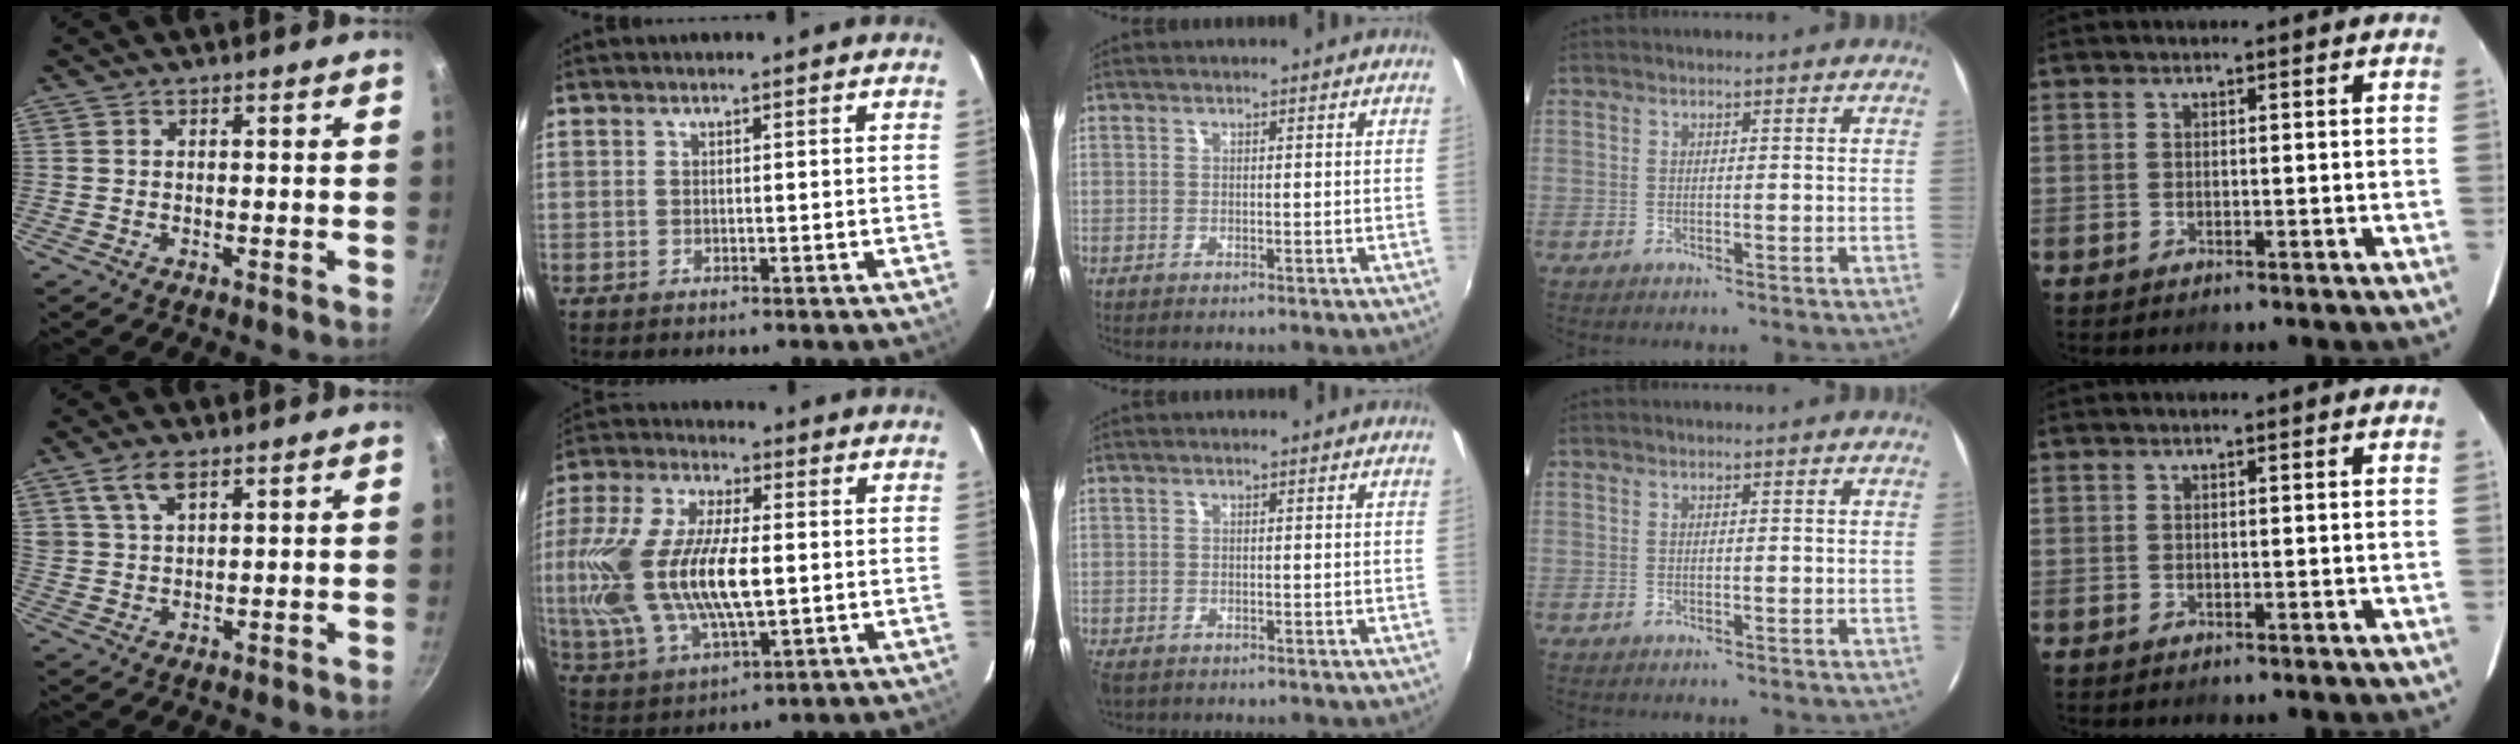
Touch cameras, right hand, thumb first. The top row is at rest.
{"thumb": {"total": 5.6, "force": [3.3, 2.5, 3.8], "torque": [-0.066, -0.007, 0.069]}, "index": {"total": 24.1, "force": [-0.3, 11.4, 21.3], "torque": [-0.464, -0.001, 0.000]}, "middle": {"total": 3.6, "force": [-2.3, 2.1, 1.8], "torque": [-0.044, -0.015, -0.040]}}